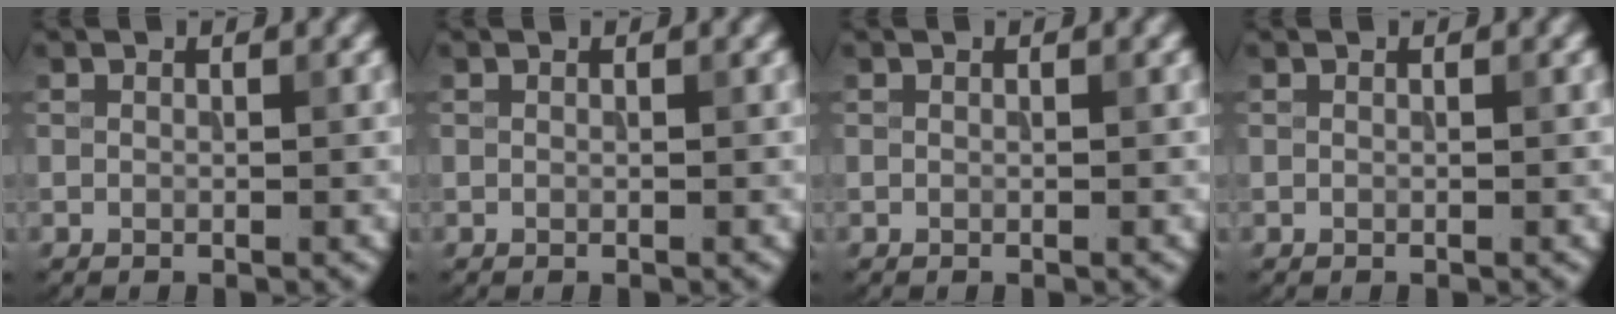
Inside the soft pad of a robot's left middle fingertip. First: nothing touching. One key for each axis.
{"total": 0.0}
{"total": 0.0}
{"total": 0.0}